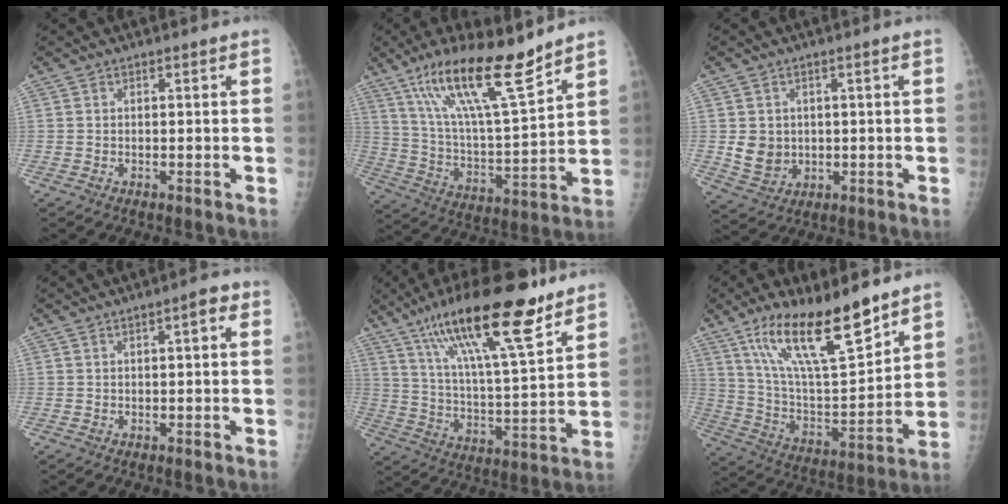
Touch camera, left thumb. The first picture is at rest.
{"total": 19.2, "force": [13.4, 3.1, 13.4], "torque": [-0.219, -0.067, 0.242]}
{"total": 5.6, "force": [0.3, 4.9, 2.7], "torque": [-0.027, -0.005, 0.021]}
{"total": 2.8, "force": [1.0, 0.9, 2.4], "torque": [-0.030, 0.006, 0.011]}
{"total": 22.5, "force": [14.5, 5.0, 16.4], "torque": [-0.270, -0.047, 0.248]}
{"total": 20.7, "force": [13.7, 5.6, 14.5], "torque": [-0.228, -0.066, 0.254]}